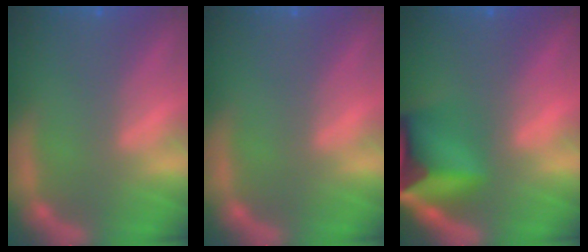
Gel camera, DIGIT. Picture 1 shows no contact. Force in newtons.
{"total": 0.0}
{"total": 9.5}